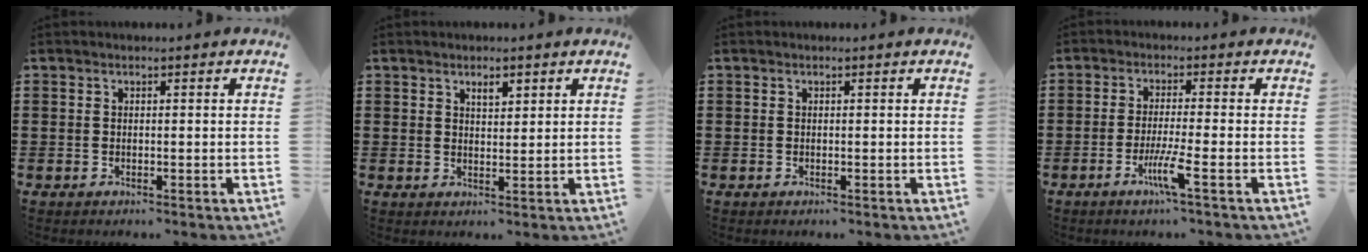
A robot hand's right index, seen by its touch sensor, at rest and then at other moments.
{"total": 2.1, "force": [1.5, 0.8, 1.2], "torque": [-0.018, -0.001, 0.025]}
{"total": 0.0}
{"total": 5.1, "force": [-2.6, -0.3, 4.4], "torque": [-0.086, -0.015, -0.049]}